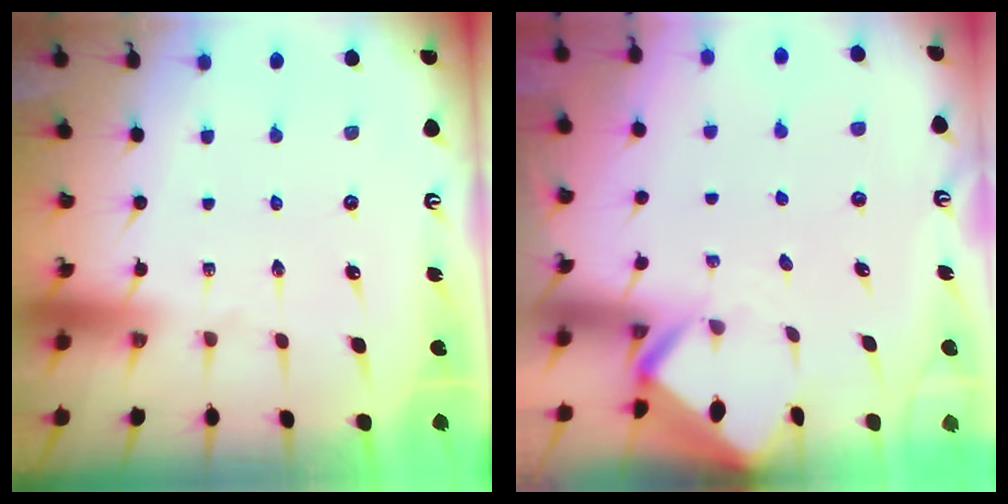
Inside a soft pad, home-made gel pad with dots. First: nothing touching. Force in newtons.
{"total": 2.7, "press": 2.7, "slide": 0.2}